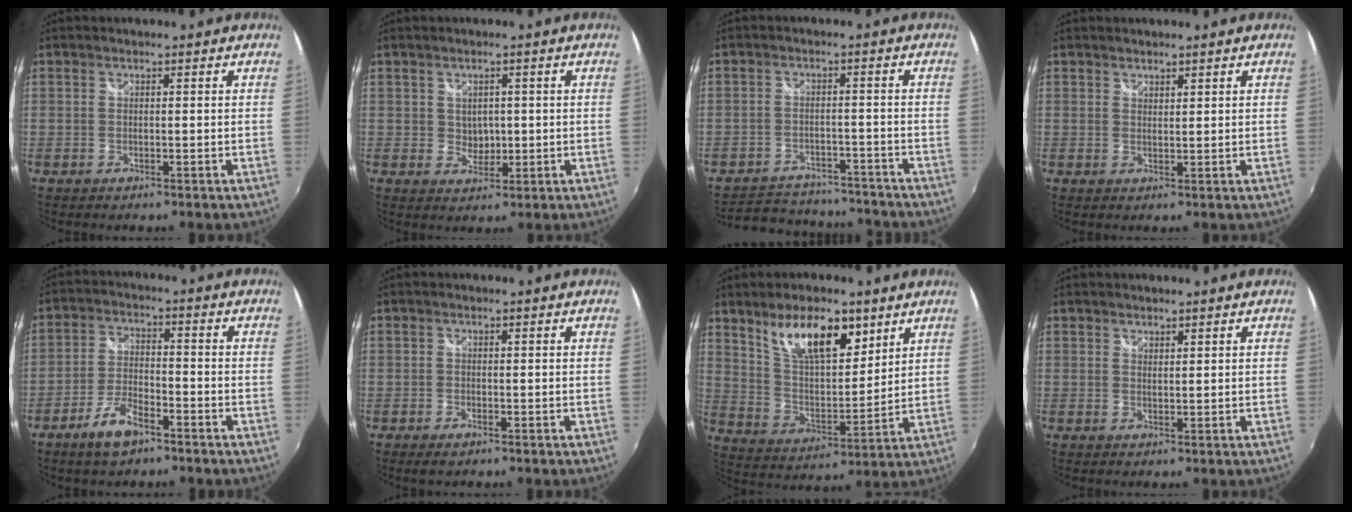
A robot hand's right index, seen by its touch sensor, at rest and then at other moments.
{"total": 2.9, "force": [0.4, 2.7, 1.2], "torque": [-0.015, 0.002, 0.010]}
{"total": 14.9, "force": [-13.0, 5.9, 4.2], "torque": [-0.106, 0.025, -0.169]}
{"total": 1.3, "force": [1.2, 0.4, 0.1], "torque": [0.001, 0.001, 0.021]}
{"total": 7.4, "force": [-5.0, 2.7, 4.7], "torque": [-0.107, -0.001, -0.093]}
{"total": 1.3, "force": [-0.9, 0.5, 0.7], "torque": [-0.016, -0.006, -0.018]}
{"total": 14.5, "force": [8.7, 6.0, 9.9], "torque": [-0.168, 0.006, 0.162]}
{"total": 1.2, "force": [1.2, 0.3, 0.2], "torque": [-0.001, 0.000, 0.020]}